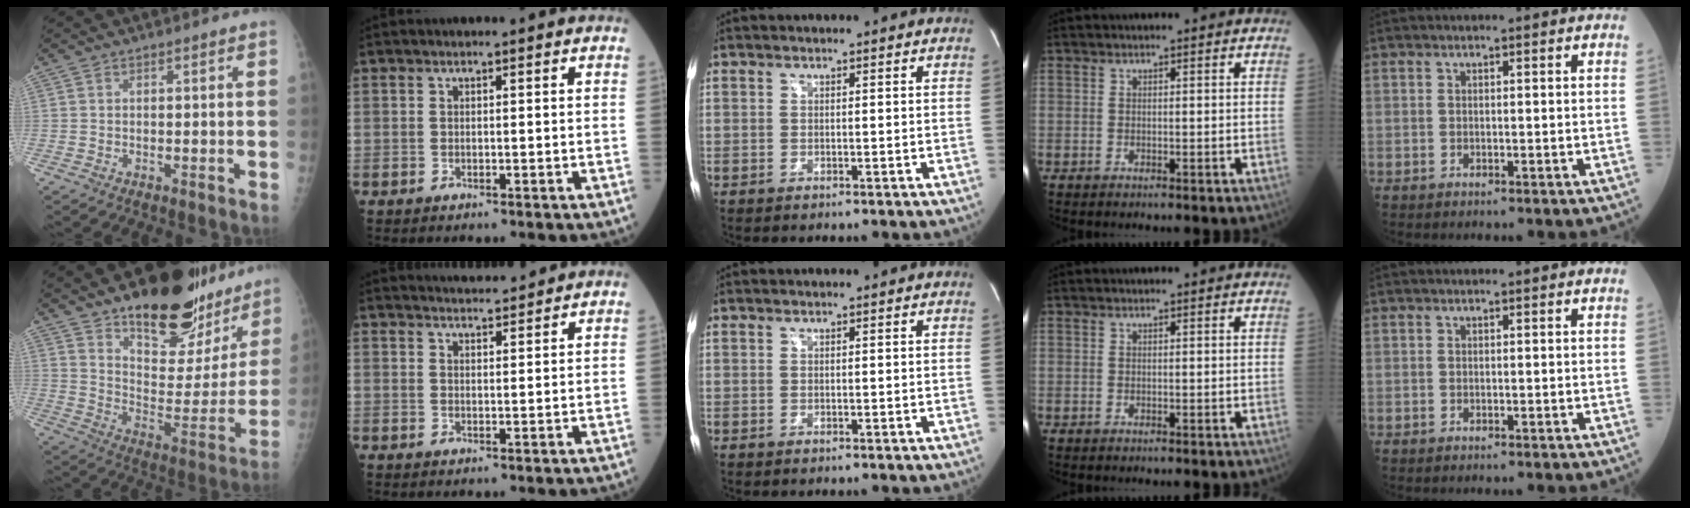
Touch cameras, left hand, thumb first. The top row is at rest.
{"thumb": {"total": 26.0, "force": [19.7, 10.8, 13.1], "torque": [-0.147, -0.113, 0.287]}, "index": {"total": 5.0, "force": [4.9, 0.0, 0.9], "torque": [-0.020, 0.014, 0.072]}}